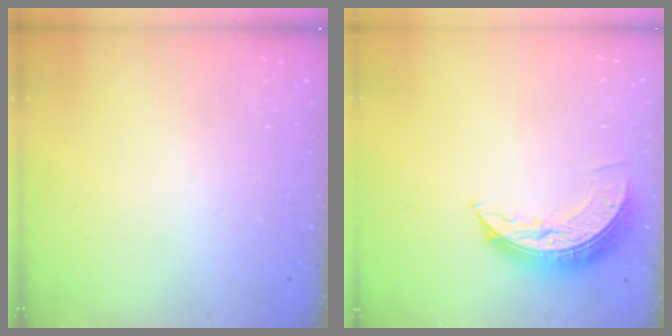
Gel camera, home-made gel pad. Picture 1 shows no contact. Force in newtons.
{"total": 7.9, "press": 7.9, "slide": 0.6}